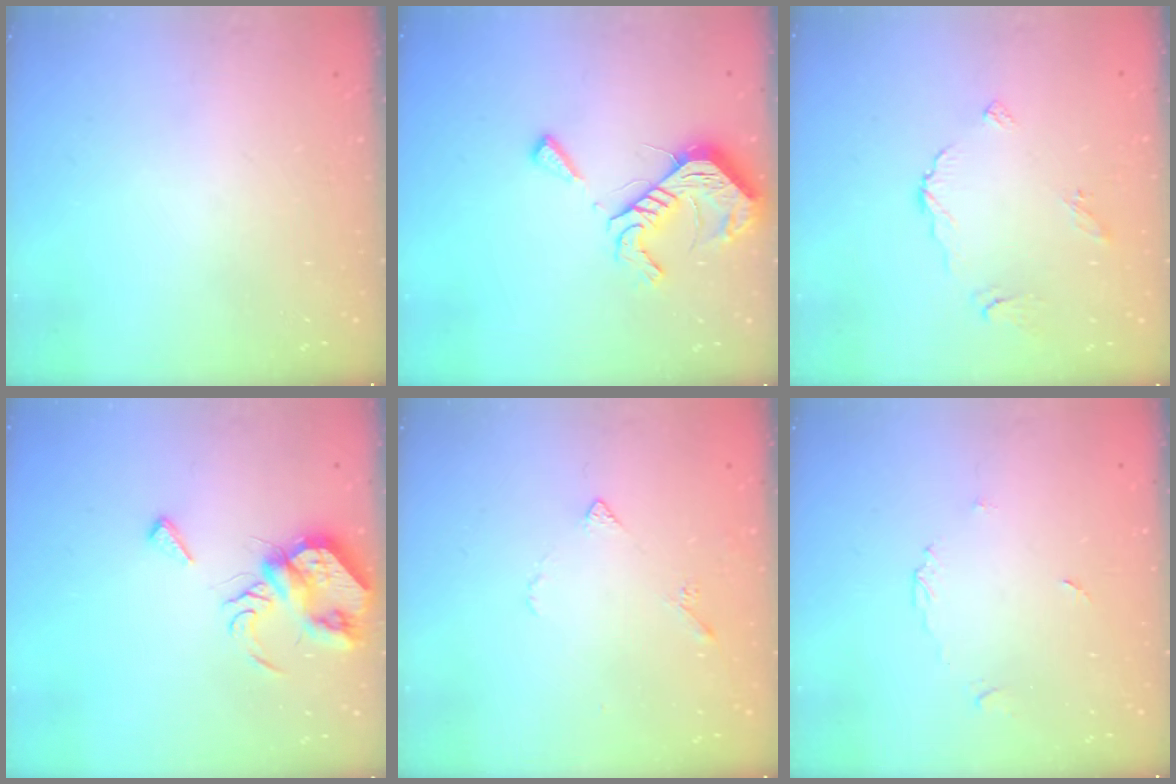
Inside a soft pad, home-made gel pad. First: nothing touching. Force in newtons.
{"total": 14.4, "press": 14.3, "slide": 0.5}
{"total": 5.1, "press": 5.1, "slide": 0.3}
{"total": 8.4, "press": 8.3, "slide": 0.6}
{"total": 3.0, "press": 3.0, "slide": 0.6}
{"total": 3.7, "press": 3.6, "slide": 0.3}